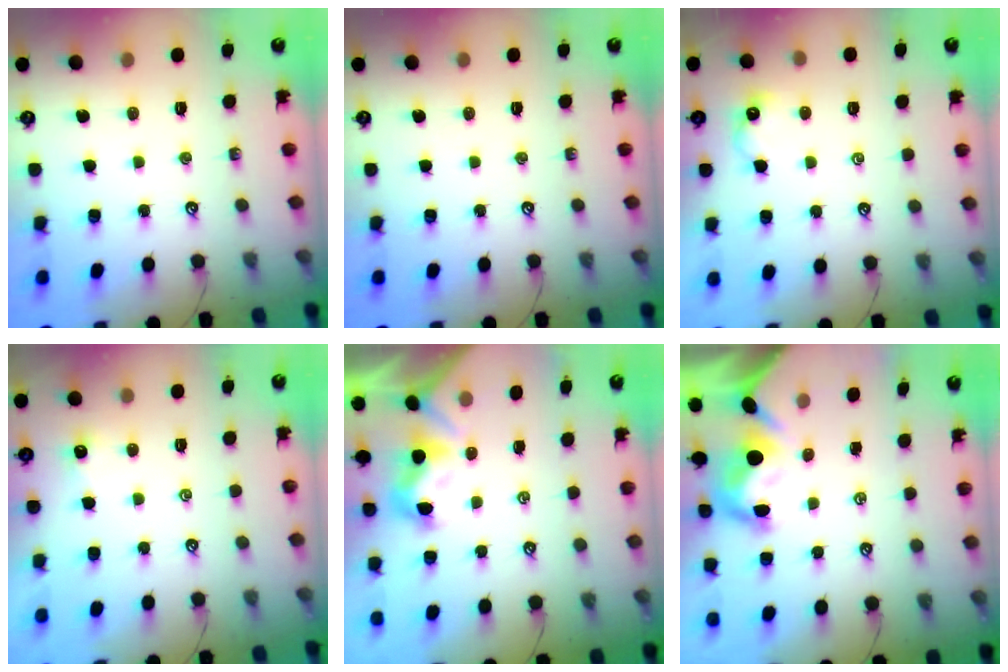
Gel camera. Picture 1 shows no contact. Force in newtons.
{"total": 0.0}
{"total": 2.9, "press": 2.8, "slide": 0.7}
{"total": 0.0}
{"total": 0.8, "press": 0.5, "slide": 0.6}
{"total": 3.4, "press": 3.2, "slide": 1.2}